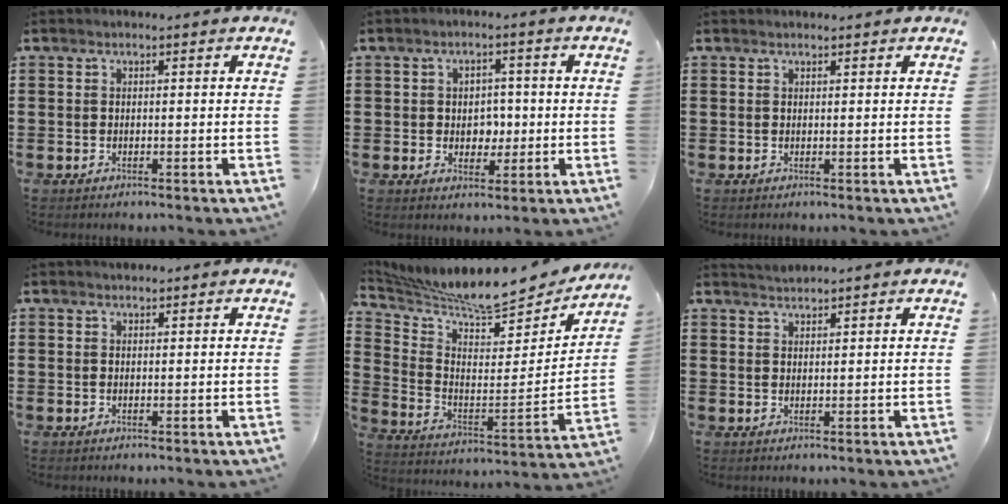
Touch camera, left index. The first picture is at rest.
{"total": 3.7, "force": [0.0, 2.9, 2.2], "torque": [-0.037, 0.002, -0.008]}
{"total": 0.7, "force": [0.6, 0.1, 0.0], "torque": [-0.001, 0.000, 0.013]}
{"total": 0.6, "force": [0.5, 0.2, 0.1], "torque": [-0.002, 0.001, 0.011]}
{"total": 7.7, "force": [7.2, -0.2, 2.7], "torque": [-0.082, -0.068, 0.114]}
{"total": 1.5, "force": [1.5, -0.1, 0.0], "torque": [-0.004, 0.003, 0.030]}